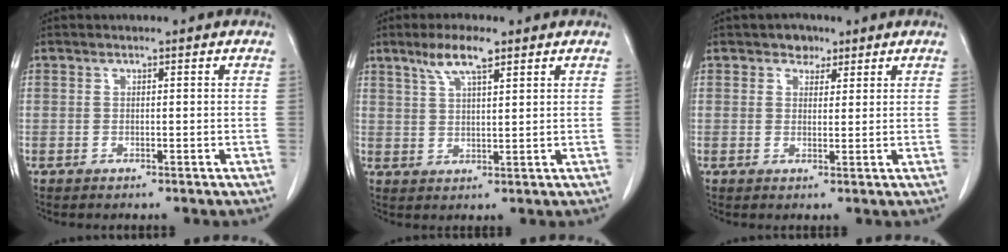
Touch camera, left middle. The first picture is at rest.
{"total": 5.7, "force": [3.8, 0.9, 4.2], "torque": [-0.085, 0.005, 0.072]}
{"total": 2.6, "force": [1.7, 1.8, 0.8], "torque": [-0.012, 0.004, 0.026]}